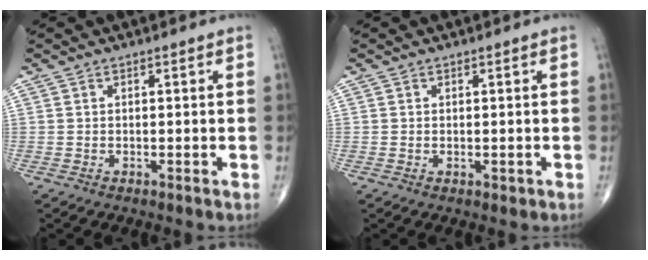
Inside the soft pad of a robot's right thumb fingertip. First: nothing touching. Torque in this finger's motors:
{"motor_torque": [-0.21, 0.08, -0.16, -0.12, -0.03]}